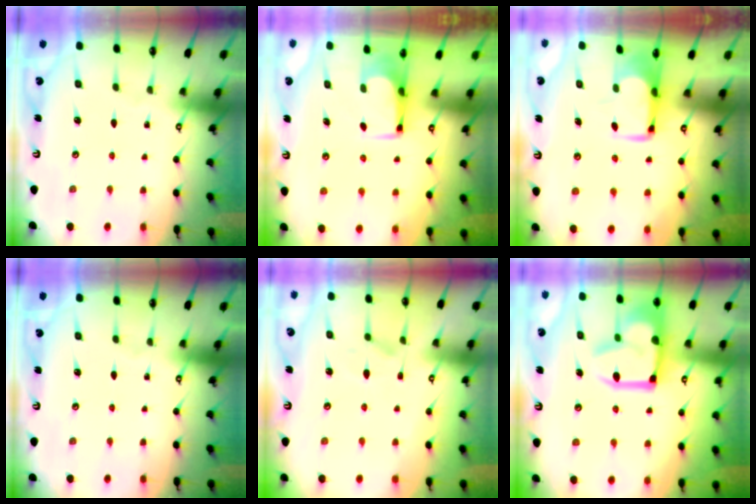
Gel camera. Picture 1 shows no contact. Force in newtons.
{"total": 3.5, "press": 3.5, "slide": 0.2}
{"total": 1.7, "press": 1.6, "slide": 0.4}
{"total": 0.0}
{"total": 1.0, "press": 0.2, "slide": 0.9}
{"total": 16.6, "press": 16.6, "slide": 1.3}